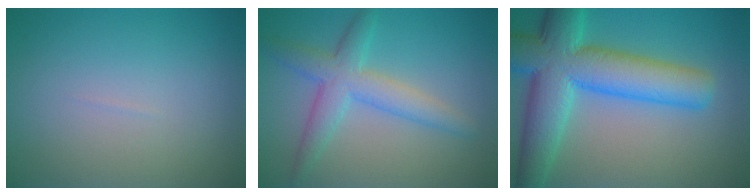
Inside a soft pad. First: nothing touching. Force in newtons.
{"total": 4.4, "press": 4.4, "slide": 0.1}
{"total": 10.9, "press": 10.9, "slide": 0.4}